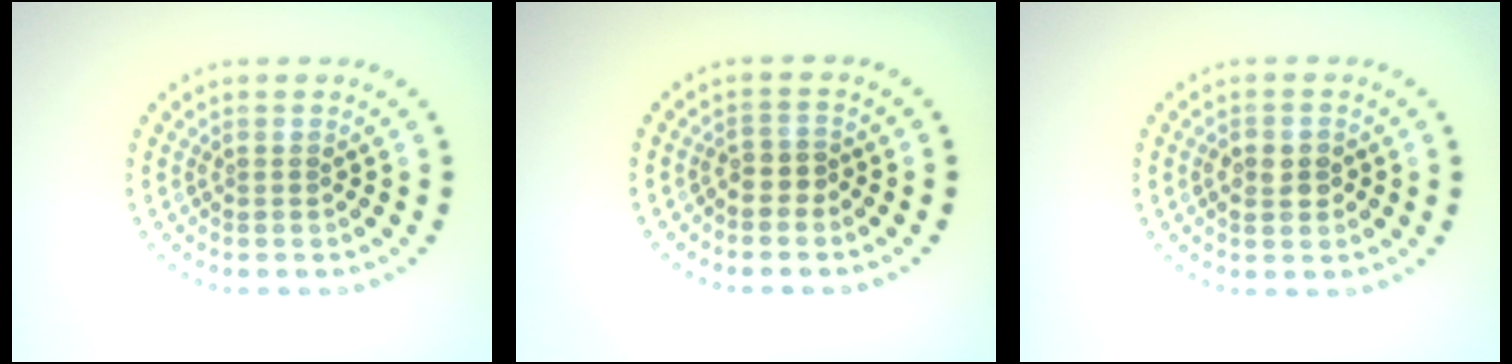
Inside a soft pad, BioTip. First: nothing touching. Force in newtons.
{"total": 1.5, "press": 1.2, "slide": 1.0}
{"total": 2.2, "press": 2.2, "slide": 0.3}